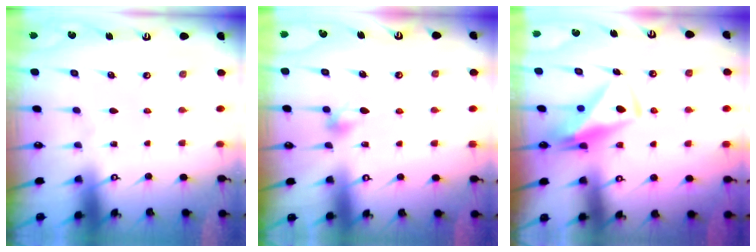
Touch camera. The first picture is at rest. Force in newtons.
{"total": 6.6, "press": 6.4, "slide": 1.4}
{"total": 10.0, "press": 10.0, "slide": 1.2}